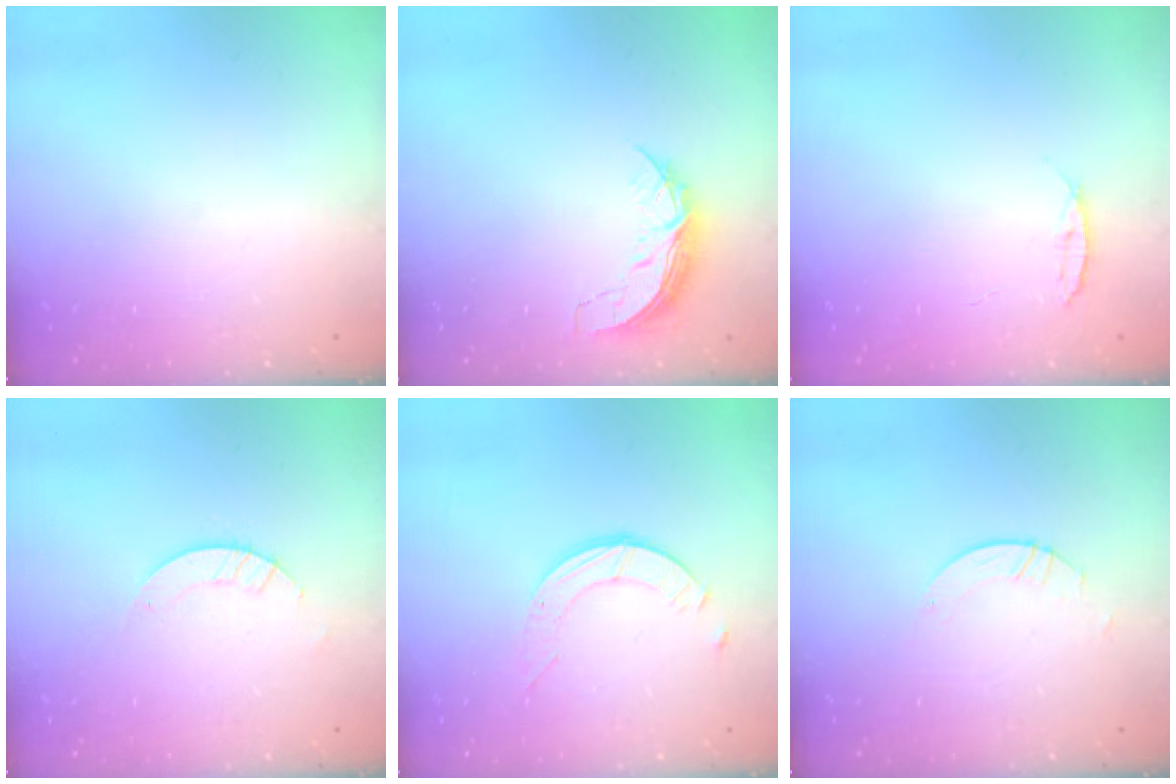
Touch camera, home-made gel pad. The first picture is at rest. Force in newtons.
{"total": 6.9, "press": 6.9, "slide": 0.5}
{"total": 4.0, "press": 4.0, "slide": 0.4}
{"total": 2.8, "press": 2.8, "slide": 0.2}
{"total": 4.0, "press": 4.0, "slide": 0.2}
{"total": 1.1, "press": 1.1, "slide": 0.1}